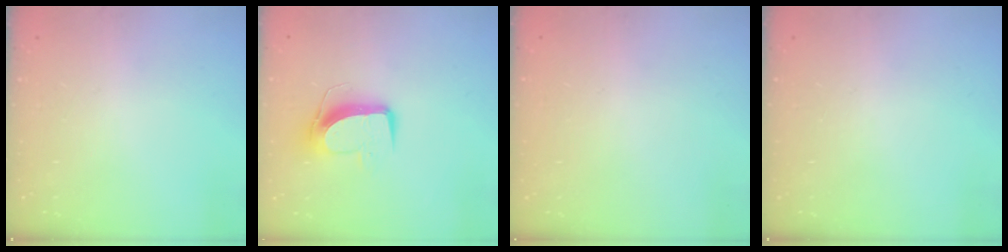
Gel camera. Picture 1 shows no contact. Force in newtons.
{"total": 9.8, "press": 9.8, "slide": 1.0}
{"total": 0.0}
{"total": 0.0}